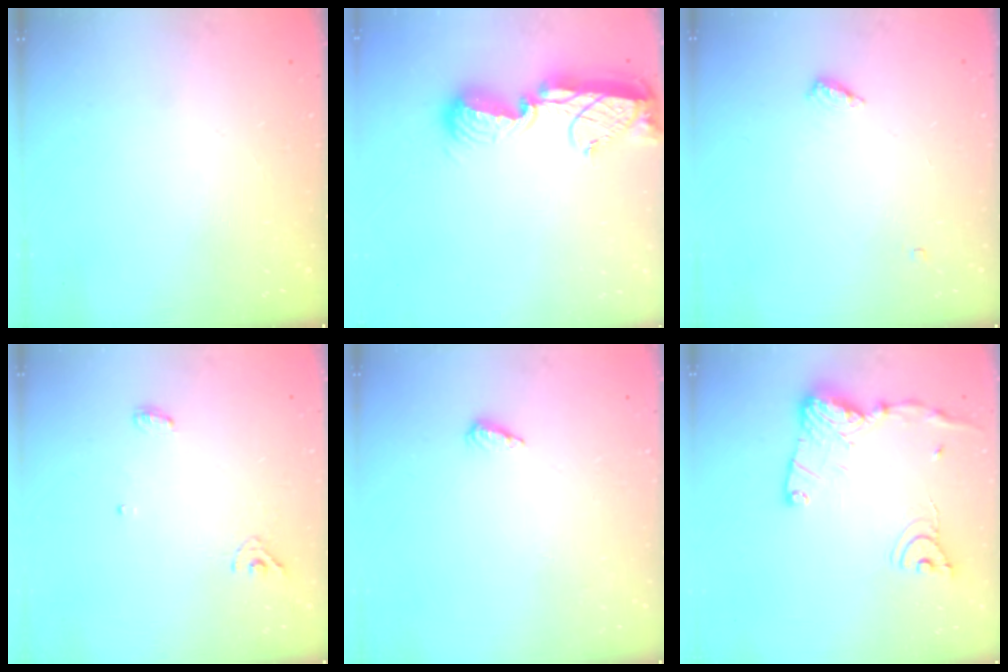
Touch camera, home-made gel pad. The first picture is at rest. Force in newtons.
{"total": 11.4, "press": 11.3, "slide": 1.5}
{"total": 4.5, "press": 4.5, "slide": 0.4}
{"total": 5.1, "press": 5.0, "slide": 1.1}
{"total": 4.1, "press": 4.1, "slide": 0.5}
{"total": 15.3, "press": 15.3, "slide": 1.2}